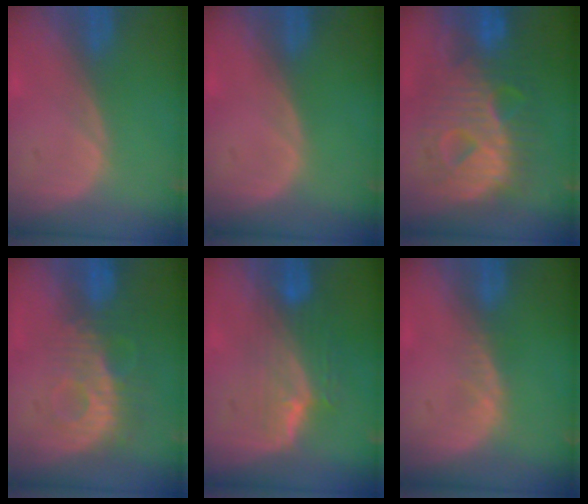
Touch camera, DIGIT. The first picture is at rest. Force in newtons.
{"total": 0.0}
{"total": 12.7, "press": 12.7, "slide": 1.2}
{"total": 9.2, "press": 8.1, "slide": 4.4}
{"total": 7.6, "press": 6.8, "slide": 3.3}
{"total": 1.5, "press": 1.5, "slide": 0.2}